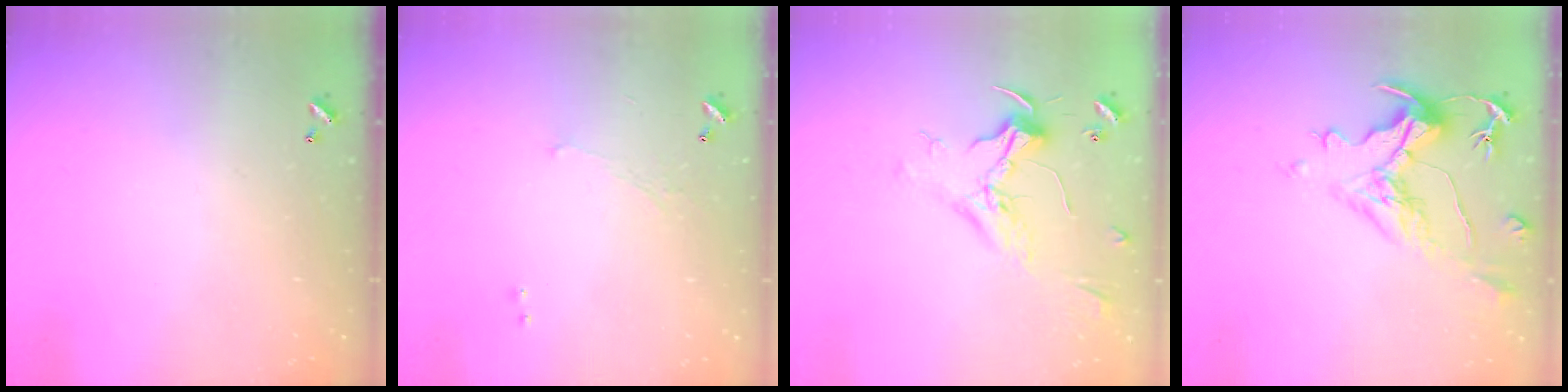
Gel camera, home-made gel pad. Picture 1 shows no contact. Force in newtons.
{"total": 0.6, "press": 0.2, "slide": 0.5}
{"total": 2.3, "press": 2.2, "slide": 0.8}
{"total": 1.4, "press": 0.2, "slide": 1.4}